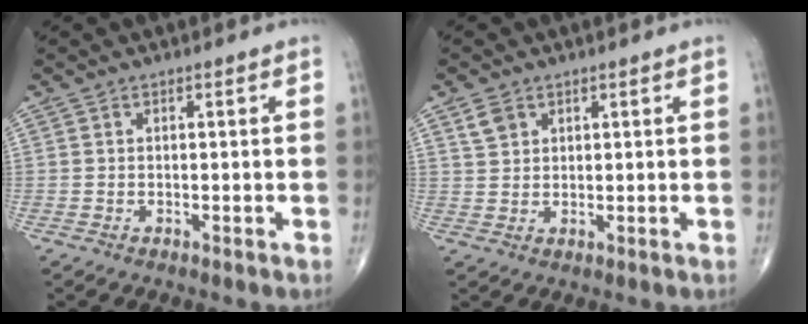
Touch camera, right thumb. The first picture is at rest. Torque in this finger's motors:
{"motor_torque": [-0.46, 0.59, -0.08, 0.01, 0.07]}